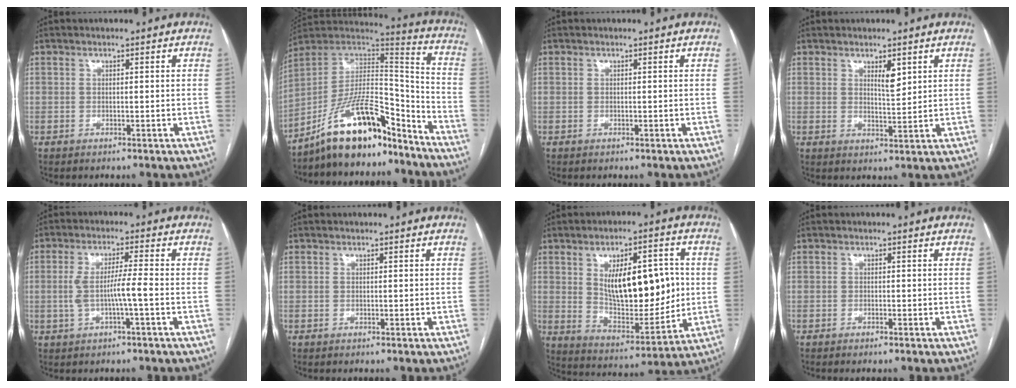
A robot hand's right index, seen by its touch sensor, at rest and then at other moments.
{"total": 17.3, "force": [-13.5, 4.8, 9.7], "torque": [-0.156, 0.048, -0.232]}
{"total": 0.0}
{"total": 3.1, "force": [1.6, 0.8, 2.5], "torque": [-0.043, -0.005, 0.029]}
{"total": 5.4, "force": [-1.0, -0.1, 5.3], "torque": [-0.105, 0.010, -0.015]}
{"total": 0.0}
{"total": 16.5, "force": [2.6, 7.0, 14.7], "torque": [-0.231, 0.006, 0.052]}
{"total": 0.6, "force": [-0.5, 0.0, 0.4], "torque": [-0.009, -0.001, -0.008]}